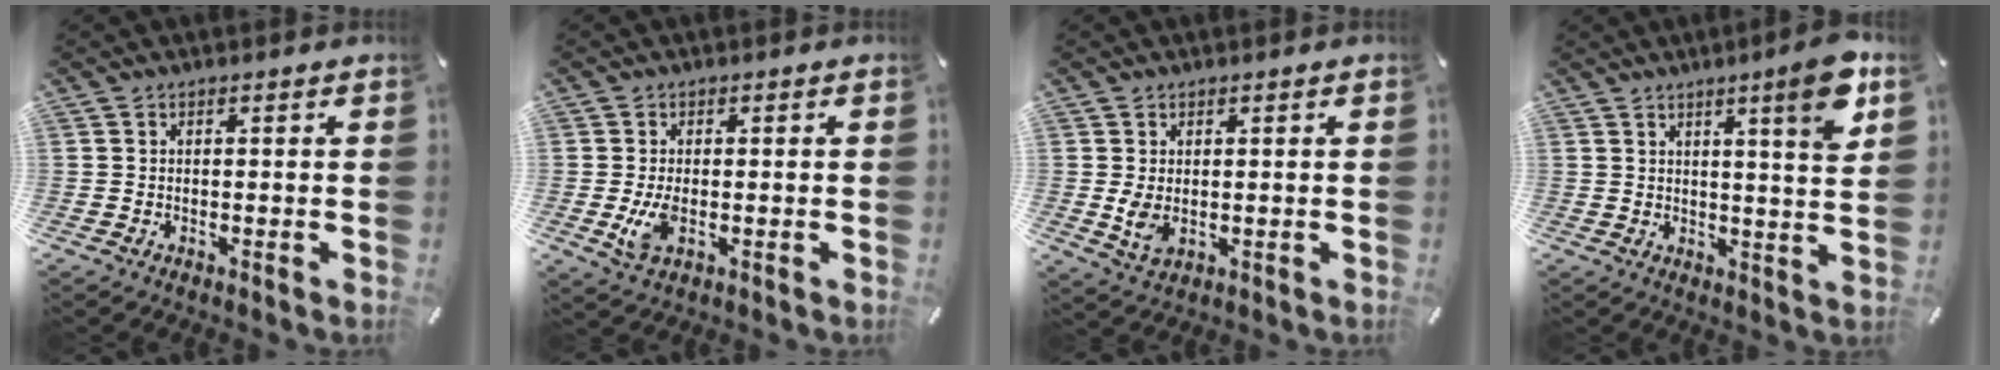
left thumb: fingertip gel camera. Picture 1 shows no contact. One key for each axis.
{"total": 4.8, "fx": -0.6, "fy": 3.0, "fz": 3.7, "tx": -0.073, "ty": -0.004, "tz": -0.012}
{"total": 4.1, "fx": 0.2, "fy": 2.7, "fz": 3.1, "tx": -0.069, "ty": -0.006, "tz": 0.000}
{"total": 9.7, "fx": 5.6, "fy": 0.5, "fz": 8.0, "tx": -0.115, "ty": -0.028, "tz": 0.081}